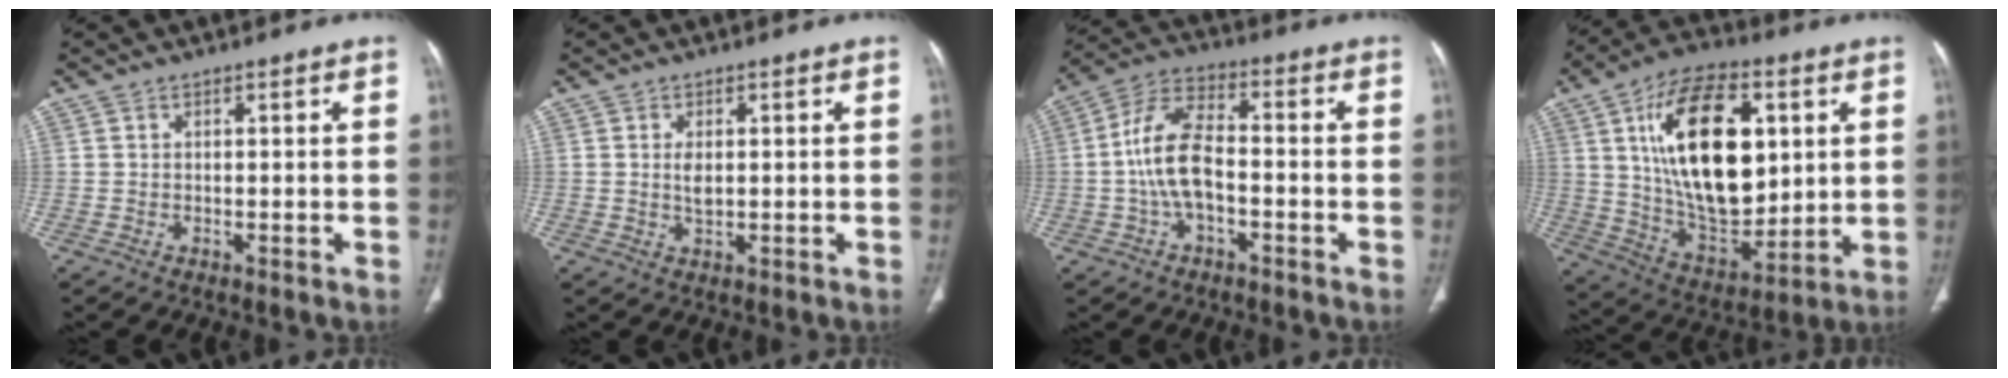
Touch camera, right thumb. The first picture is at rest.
{"total": 2.2, "force": [0.5, 1.0, 1.9], "torque": [-0.033, -0.005, 0.011]}
{"total": 10.8, "force": [-1.8, 5.8, 8.9], "torque": [-0.175, 0.039, -0.041]}
{"total": 25.3, "force": [6.2, 13.5, 20.5], "torque": [-0.316, -0.026, 0.110]}